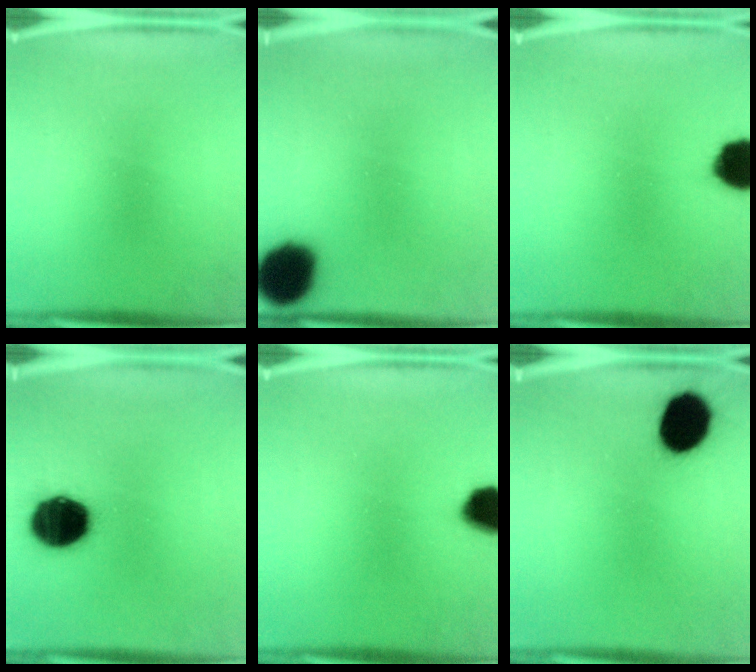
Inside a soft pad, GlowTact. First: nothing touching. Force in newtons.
{"total": 14.8}
{"total": 10.3}
{"total": 16.5}
{"total": 8.8}
{"total": 12.6}